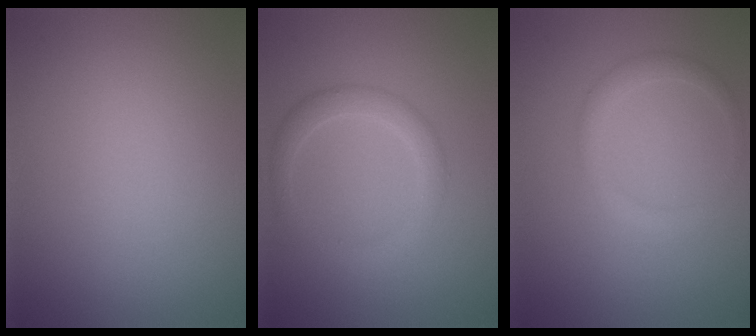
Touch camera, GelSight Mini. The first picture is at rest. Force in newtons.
{"total": 2.5, "press": 2.5, "slide": 0.2}
{"total": 1.7, "press": 1.7, "slide": 0.1}